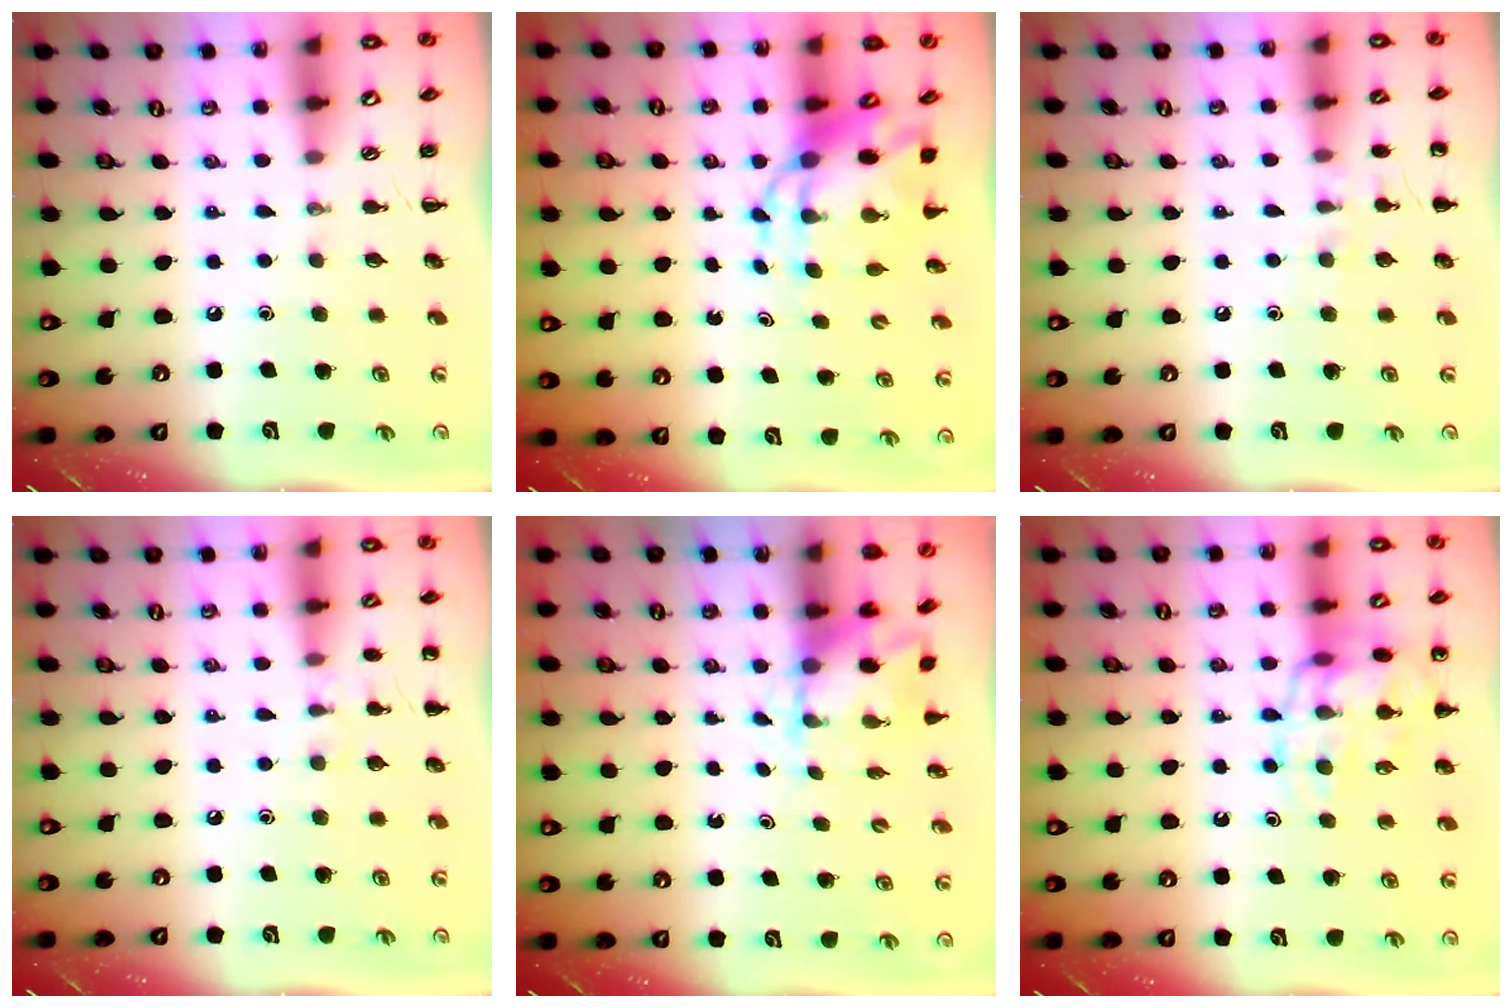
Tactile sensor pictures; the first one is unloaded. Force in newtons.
{"total": 6.8, "press": 6.5, "slide": 2.1}
{"total": 6.6, "press": 6.4, "slide": 1.5}
{"total": 5.8, "press": 5.5, "slide": 1.9}
{"total": 2.7, "press": 2.5, "slide": 0.9}
{"total": 18.2, "press": 18.1, "slide": 2.5}